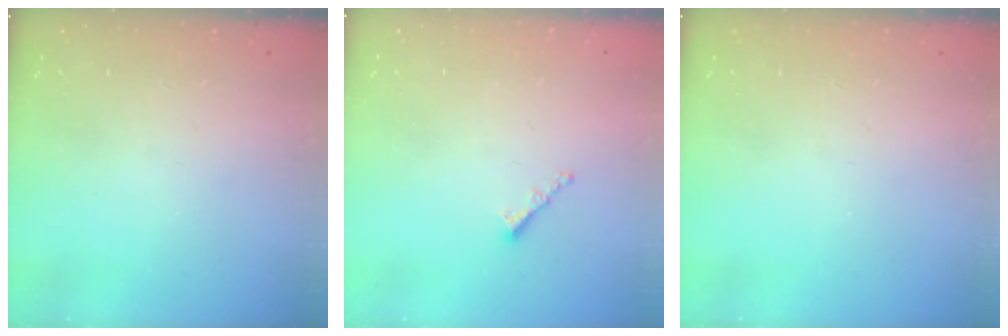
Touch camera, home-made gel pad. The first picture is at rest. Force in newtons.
{"total": 1.2, "press": 1.1, "slide": 0.5}
{"total": 0.0}